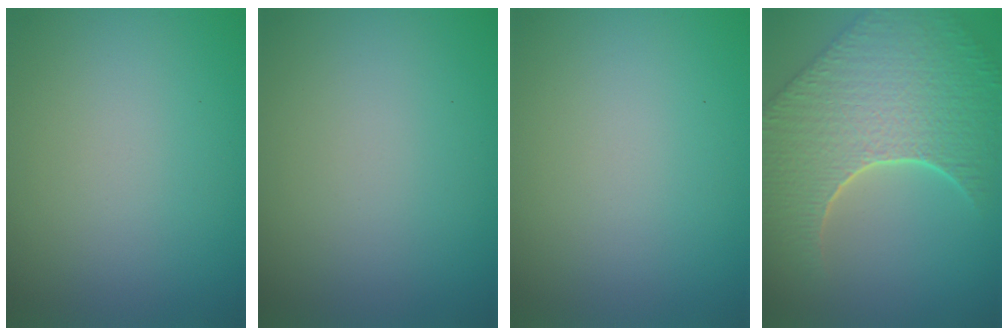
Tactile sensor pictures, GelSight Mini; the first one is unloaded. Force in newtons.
{"total": 0.0}
{"total": 0.0}
{"total": 8.9, "press": 6.5, "slide": 6.1}